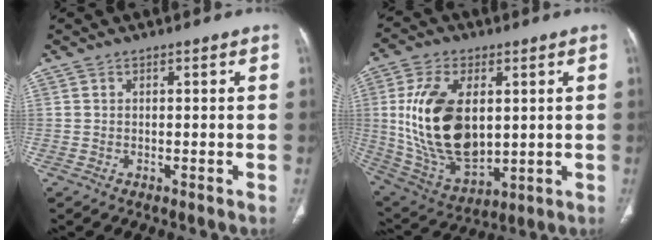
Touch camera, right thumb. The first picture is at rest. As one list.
[{"total": 20.3, "force": [2.5, 11.7, 16.4], "torque": [-0.303, -0.017, 0.066]}]